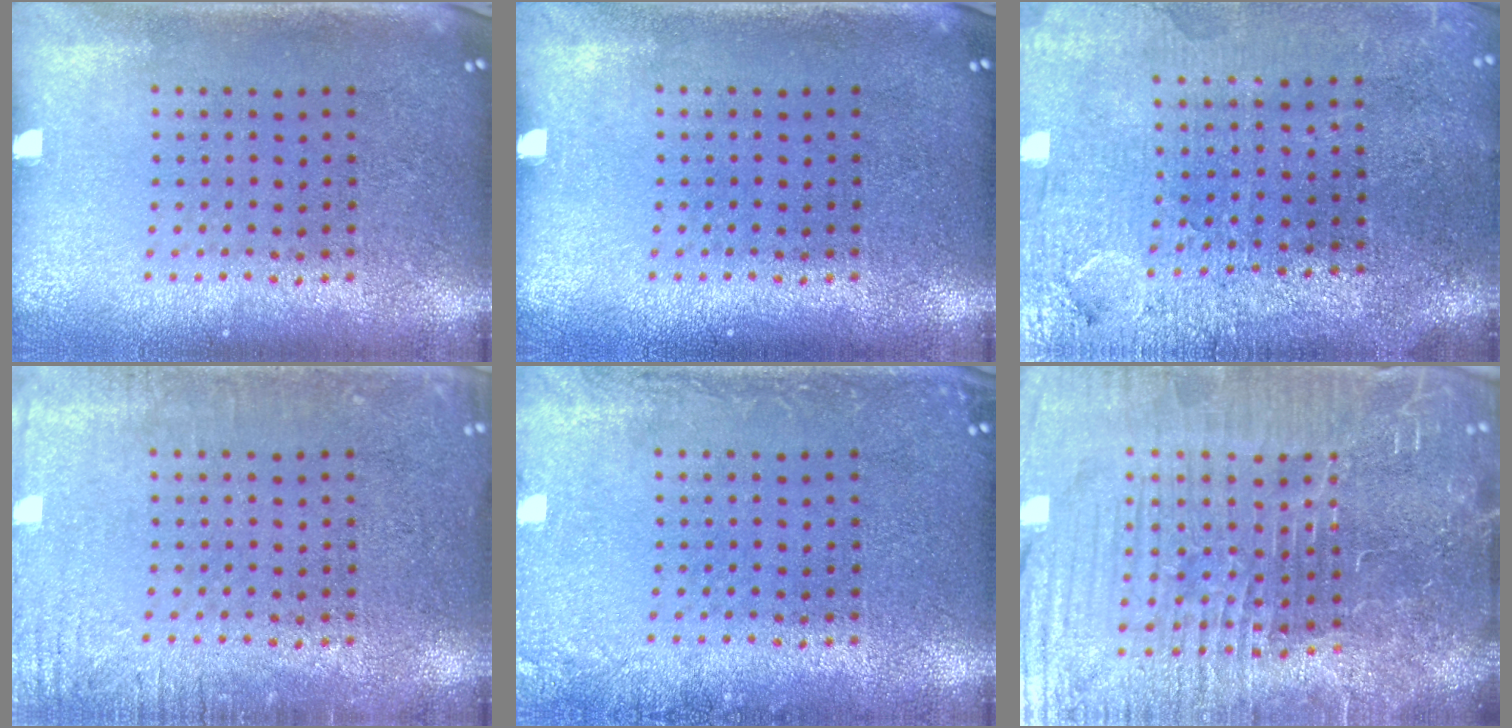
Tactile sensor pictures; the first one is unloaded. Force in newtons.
{"total": 0.0}
{"total": 3.8, "press": 3.5, "slide": 1.5}
{"total": 2.5, "press": 2.5, "slide": 0.3}
{"total": 1.6, "press": 1.6, "slide": 0.3}
{"total": 7.4, "press": 6.6, "slide": 3.5}